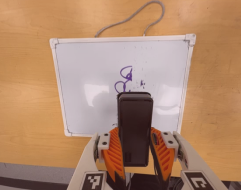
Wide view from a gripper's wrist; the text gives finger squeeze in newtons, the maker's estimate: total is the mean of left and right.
{"total": 9.7, "left": 7.7, "right": 11.7}